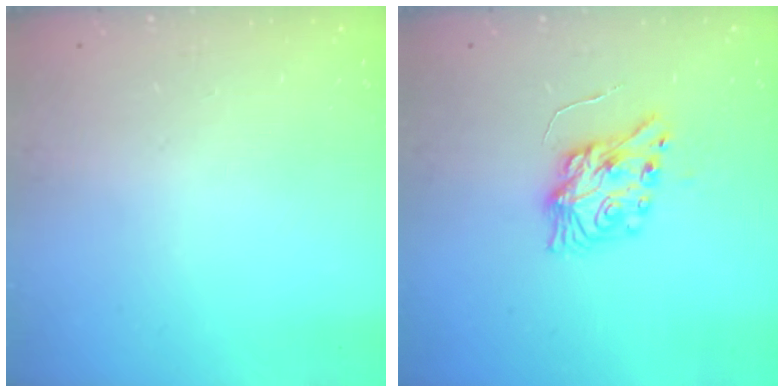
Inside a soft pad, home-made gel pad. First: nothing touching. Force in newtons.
{"total": 8.1, "press": 8.1, "slide": 0.2}